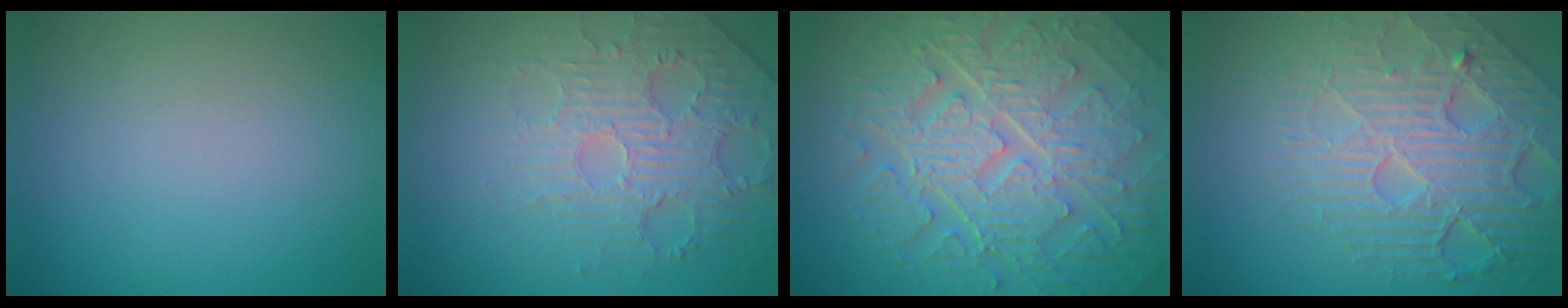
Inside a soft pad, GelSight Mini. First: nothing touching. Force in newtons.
{"total": 4.6, "press": 3.6, "slide": 2.9}
{"total": 10.2, "press": 6.9, "slide": 7.5}
{"total": 7.8, "press": 5.9, "slide": 5.1}